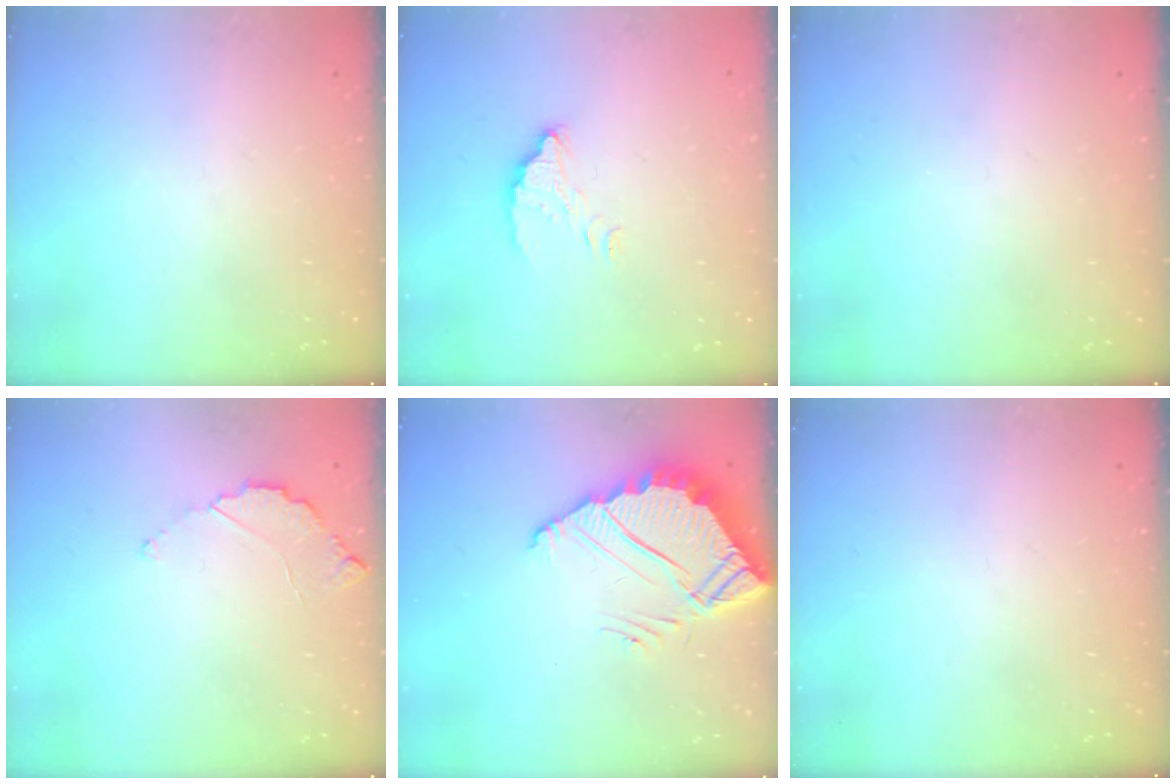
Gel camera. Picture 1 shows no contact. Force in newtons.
{"total": 3.8, "press": 3.8, "slide": 0.1}
{"total": 0.0}
{"total": 2.9, "press": 2.9, "slide": 0.3}
{"total": 7.5, "press": 7.5, "slide": 0.6}
{"total": 0.0}